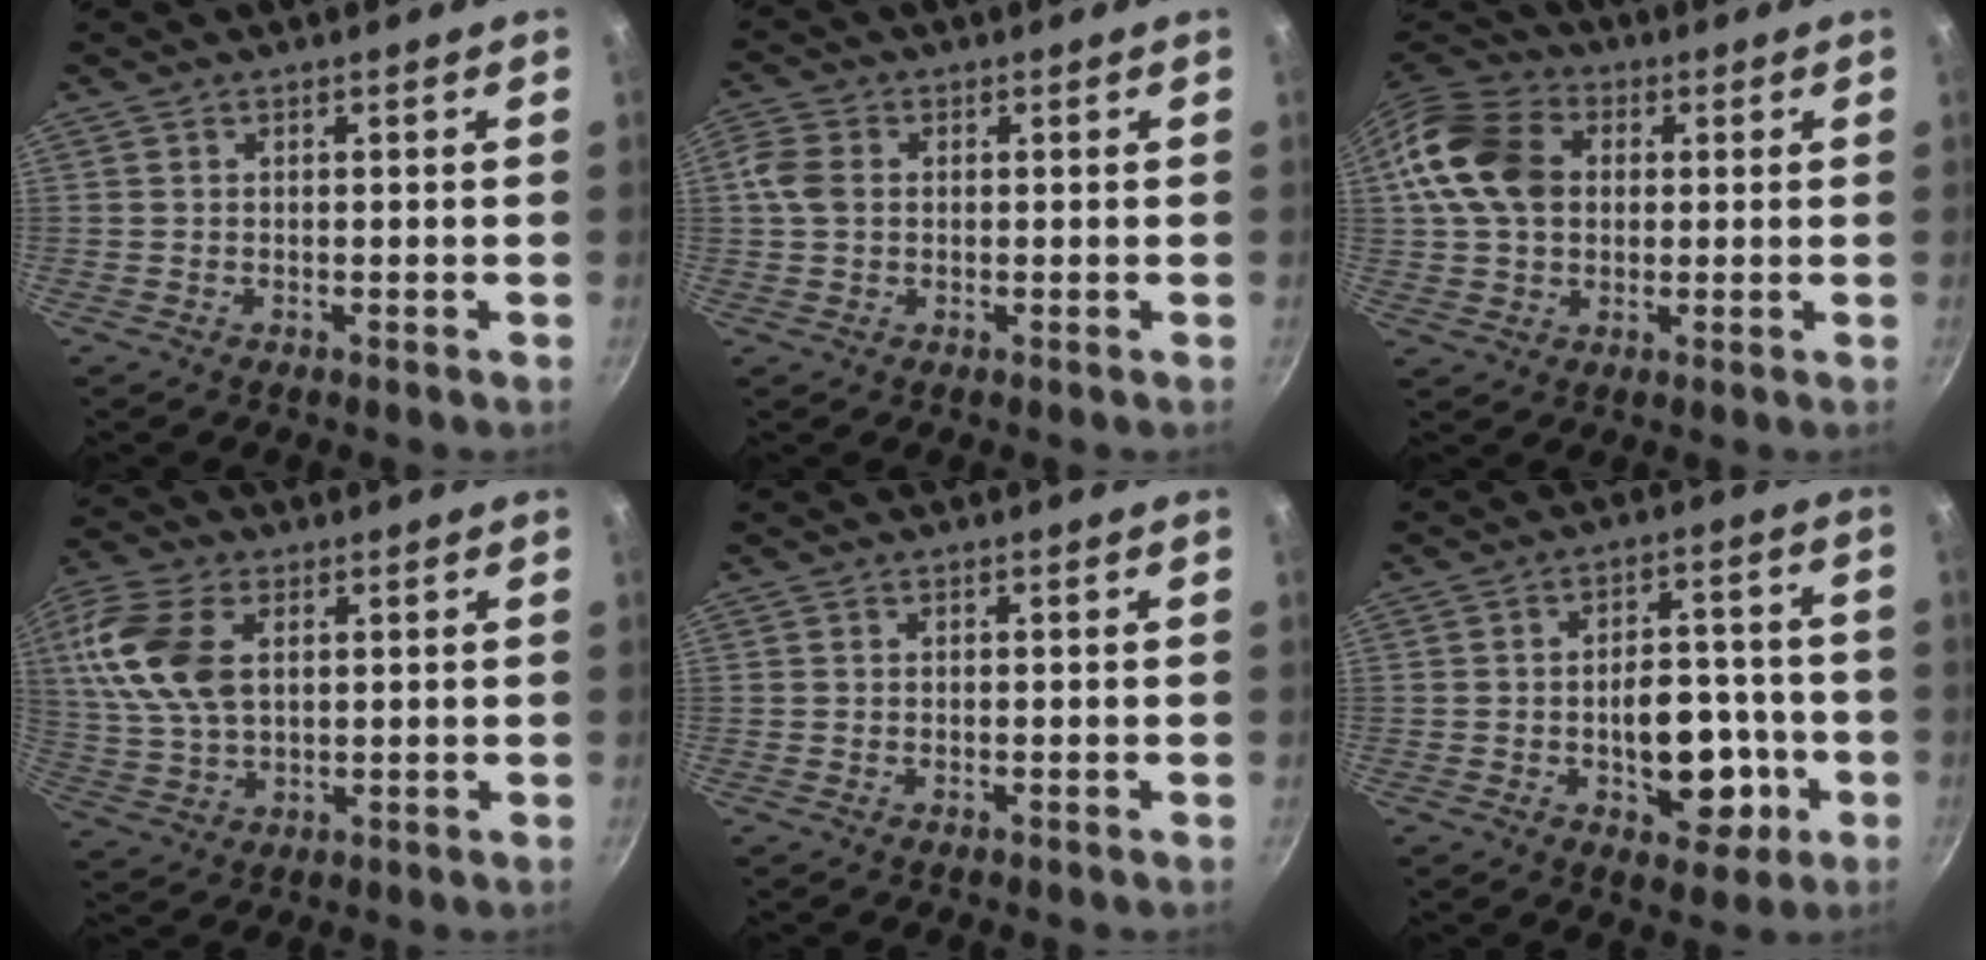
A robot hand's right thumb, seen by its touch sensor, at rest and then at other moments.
{"total": 4.6, "force": [0.4, 3.6, 2.9], "torque": [-0.057, 0.007, -0.001]}
{"total": 14.2, "force": [2.2, 10.8, 8.9], "torque": [-0.153, 0.016, 0.026]}
{"total": 14.3, "force": [3.6, 8.9, 10.6], "torque": [-0.212, -0.001, 0.069]}
{"total": 0.0}
{"total": 12.9, "force": [-3.4, 7.9, 9.6], "torque": [-0.086, 0.026, -0.040]}